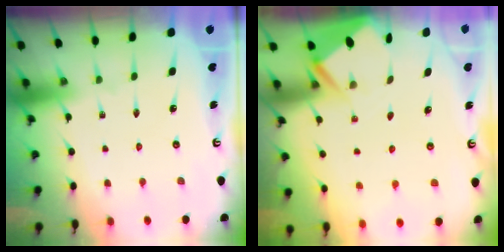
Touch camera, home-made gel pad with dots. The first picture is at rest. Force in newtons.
{"total": 2.9, "press": 2.9, "slide": 0.4}